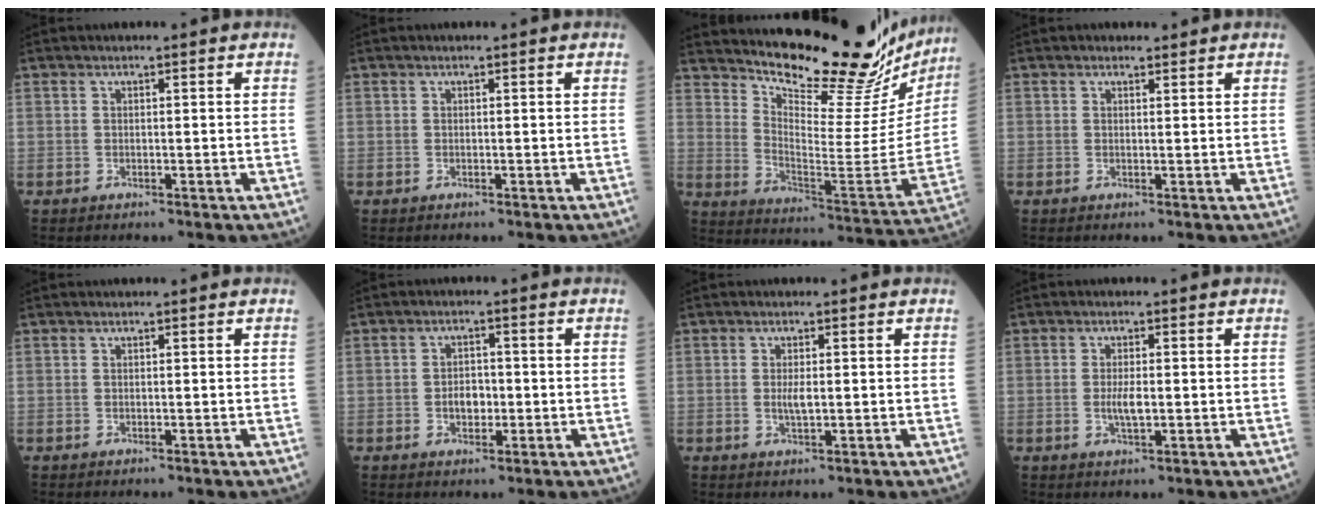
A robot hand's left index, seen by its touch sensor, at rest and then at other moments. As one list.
[{"total": 0.0}, {"total": 24.7, "force": [22.8, 3.7, 8.7], "torque": [-0.138, -0.101, 0.300]}, {"total": 0.8, "force": [0.7, 0.4, 0.0], "torque": [-0.005, -0.002, 0.008]}, {"total": 0.0}, {"total": 3.1, "force": [-0.7, 2.0, 2.3], "torque": [-0.038, 0.006, -0.010]}, {"total": 2.0, "force": [0.0, 0.5, 1.9], "torque": [-0.041, -0.002, 0.002]}, {"total": 2.8, "force": [-0.3, 0.7, 2.7], "torque": [-0.057, -0.002, -0.005]}]